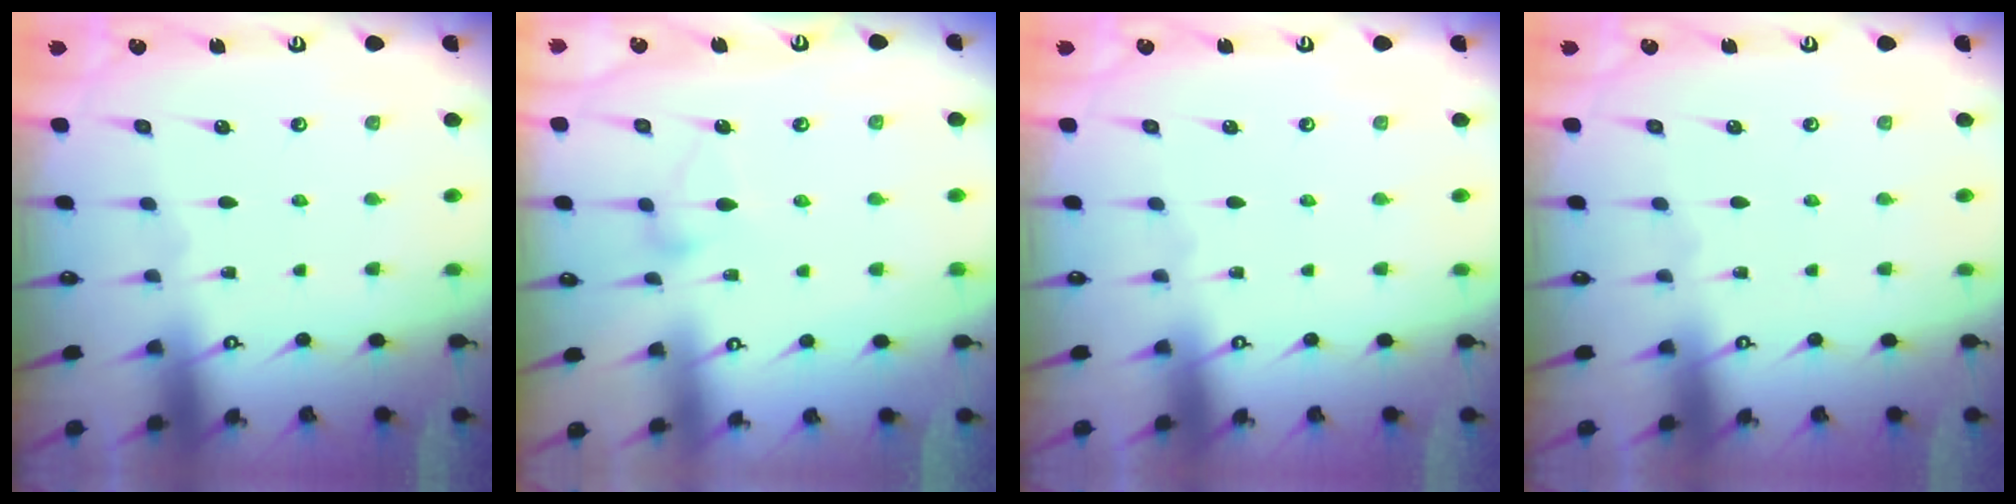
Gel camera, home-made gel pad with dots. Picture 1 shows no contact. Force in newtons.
{"total": 6.2, "press": 6.2, "slide": 0.4}
{"total": 0.0}
{"total": 0.0}